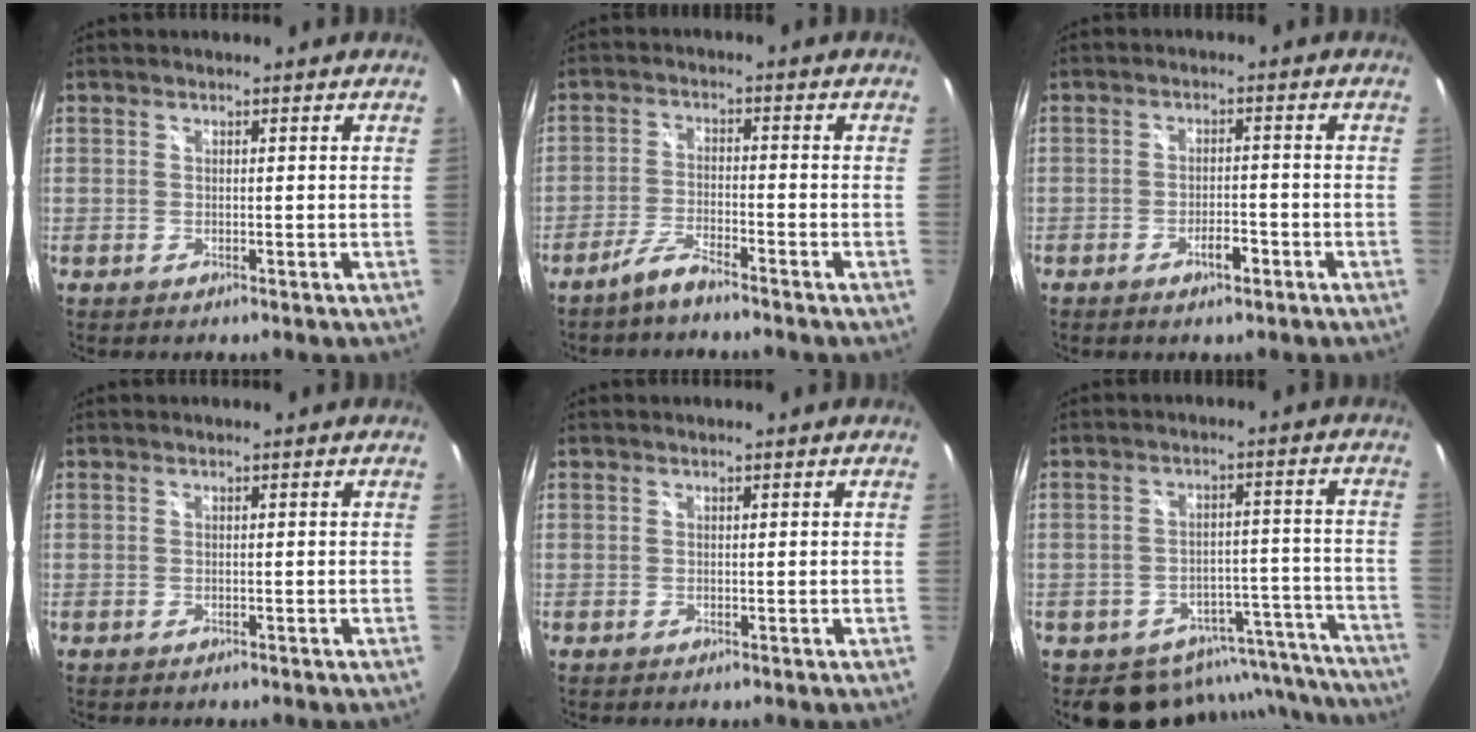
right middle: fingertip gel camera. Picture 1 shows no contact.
{"total": 4.3, "force": [-3.8, 0.3, 2.0], "torque": [-0.060, 0.000, -0.075]}
{"total": 3.4, "force": [-2.2, 1.3, 2.2], "torque": [-0.044, 0.000, -0.032]}
{"total": 0.0}
{"total": 0.0}
{"total": 14.9, "force": [-13.2, 6.7, 1.8], "torque": [-0.021, 0.056, -0.156]}